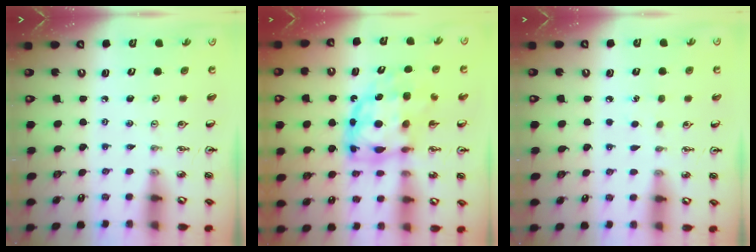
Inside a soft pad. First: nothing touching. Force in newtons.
{"total": 12.7, "press": 12.7, "slide": 1.2}
{"total": 4.0, "press": 4.0, "slide": 0.5}